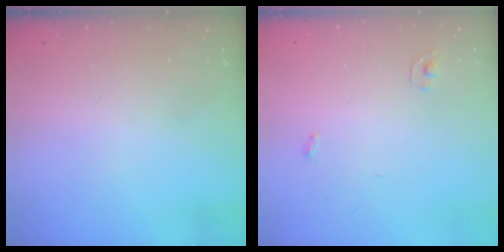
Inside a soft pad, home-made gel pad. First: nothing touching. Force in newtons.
{"total": 2.4, "press": 2.4, "slide": 0.2}